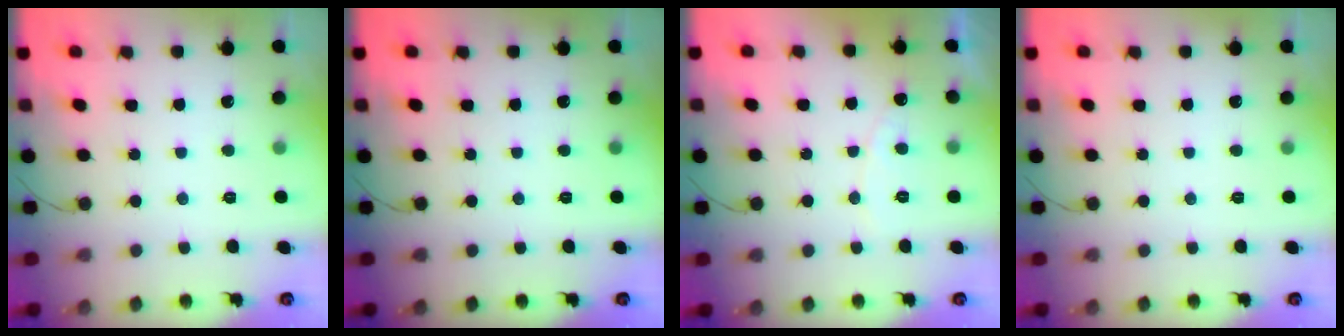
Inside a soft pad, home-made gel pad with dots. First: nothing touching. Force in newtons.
{"total": 0.0}
{"total": 4.9, "press": 4.8, "slide": 0.3}
{"total": 0.0}